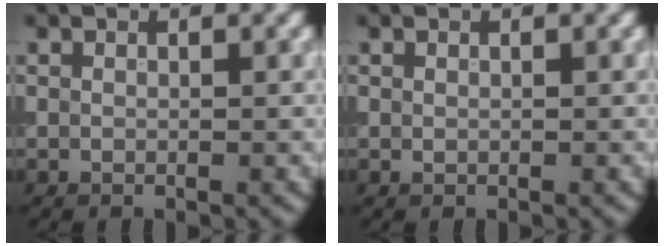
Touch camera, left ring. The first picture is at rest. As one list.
[{"total": 0.0}]